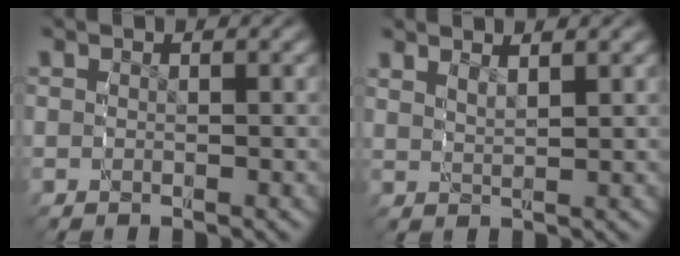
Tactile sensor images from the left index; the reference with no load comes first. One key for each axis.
{"total": 1.9, "fx": 1.7, "fy": -0.4, "fz": 0.8, "tx": -0.013, "ty": -0.006, "tz": 0.039}